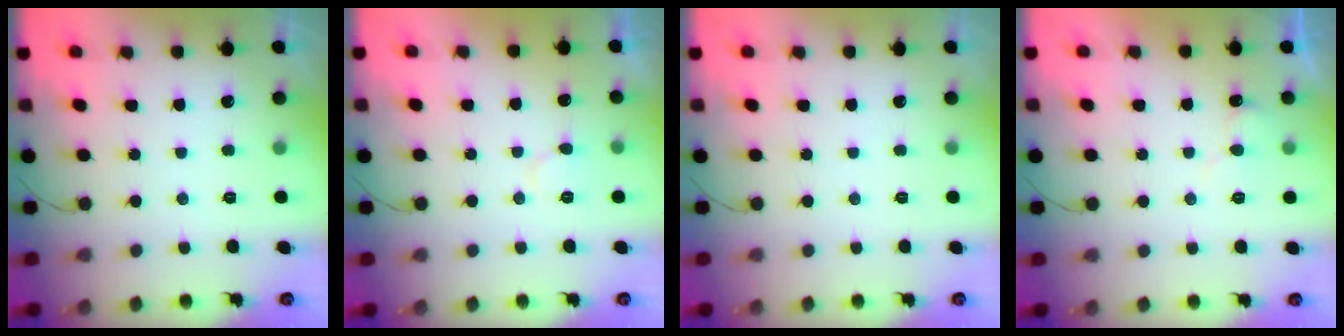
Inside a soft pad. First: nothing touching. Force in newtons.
{"total": 6.4, "press": 6.4, "slide": 0.5}
{"total": 0.0}
{"total": 6.1, "press": 6.1, "slide": 0.4}